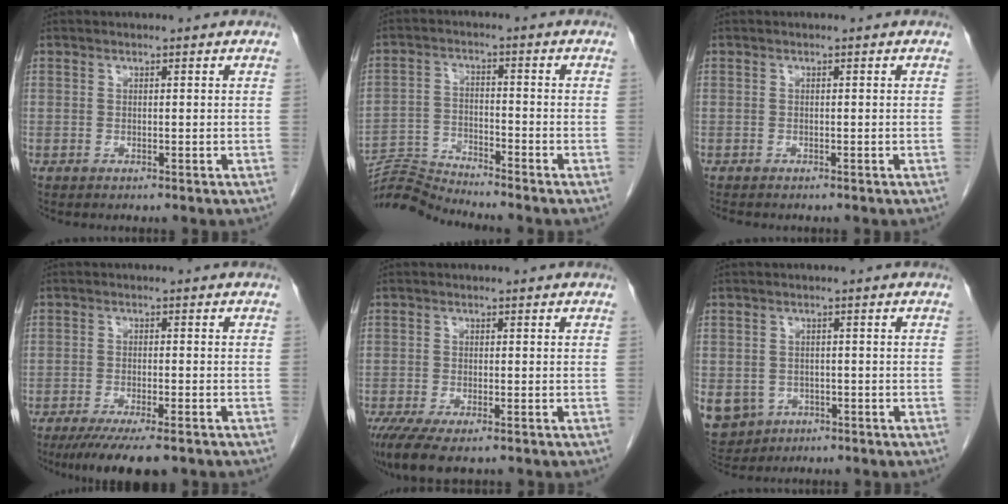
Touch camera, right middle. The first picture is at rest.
{"total": 7.0, "force": [-6.6, -2.0, -0.8], "torque": [0.004, -0.004, -0.126]}
{"total": 1.7, "force": [-1.5, 0.5, 0.6], "torque": [-0.014, -0.004, -0.018]}
{"total": 9.5, "force": [-7.1, 1.8, 6.1], "torque": [-0.086, -0.016, -0.108]}
{"total": 7.3, "force": [-5.0, 2.2, 4.8], "torque": [-0.081, -0.018, -0.081]}
{"total": 11.2, "force": [-4.7, 9.4, 3.8], "torque": [-0.118, -0.001, -0.058]}